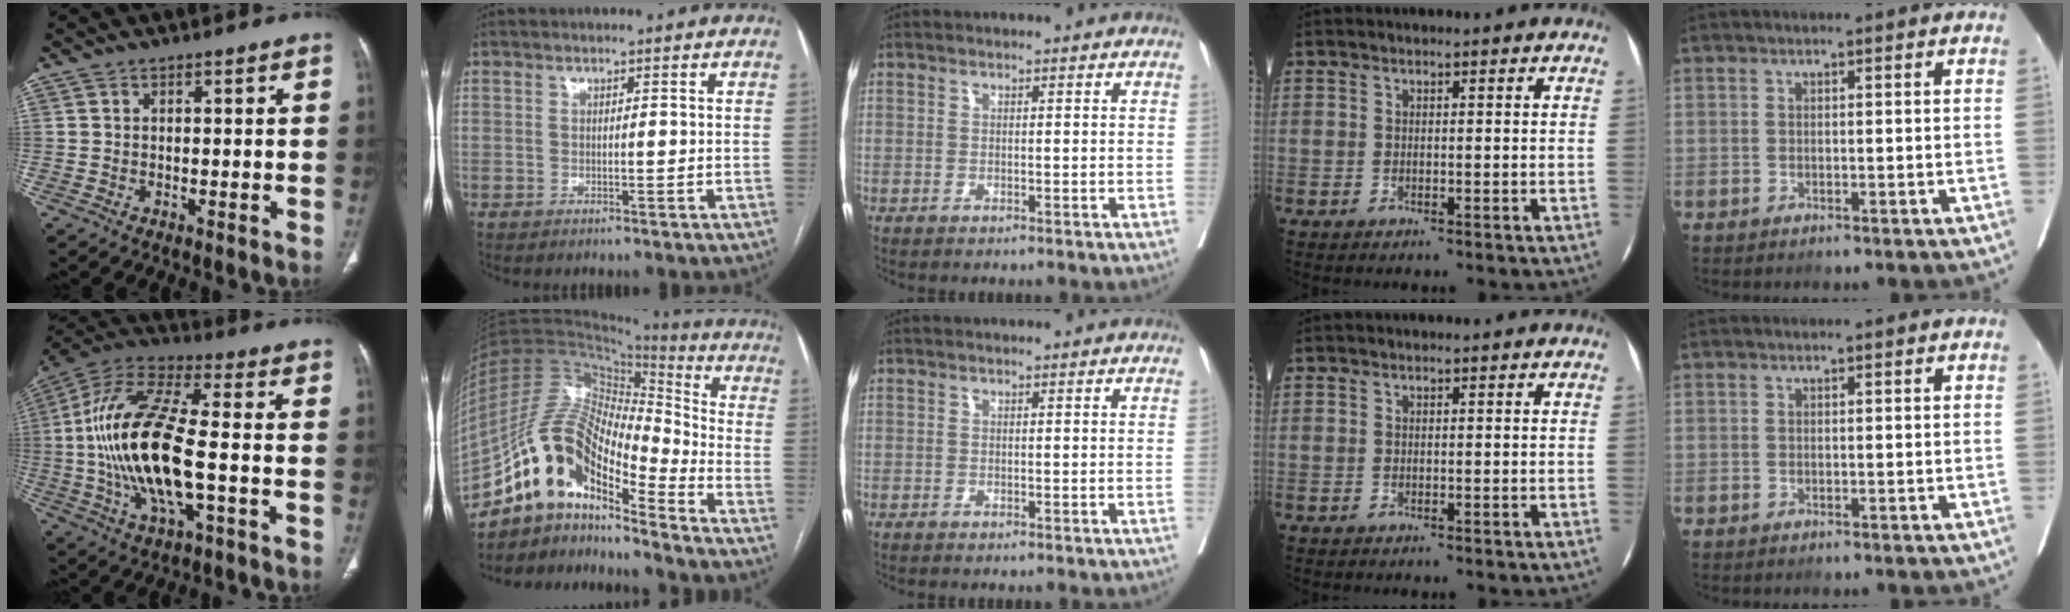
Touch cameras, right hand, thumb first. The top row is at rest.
{"thumb": {"total": 21.3, "force": [-2.3, 7.8, 19.7], "torque": [-0.409, 0.023, -0.042]}, "index": {"total": 16.1, "force": [-11.3, 4.8, 10.5], "torque": [-0.194, 0.039, -0.199]}}